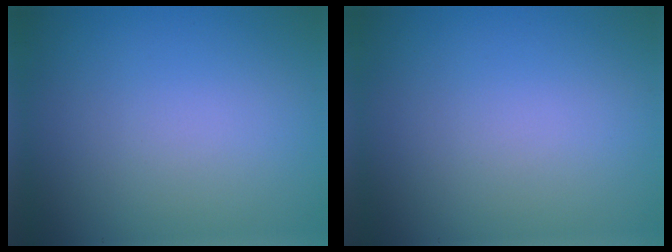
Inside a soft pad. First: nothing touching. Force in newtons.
{"total": 0.0}